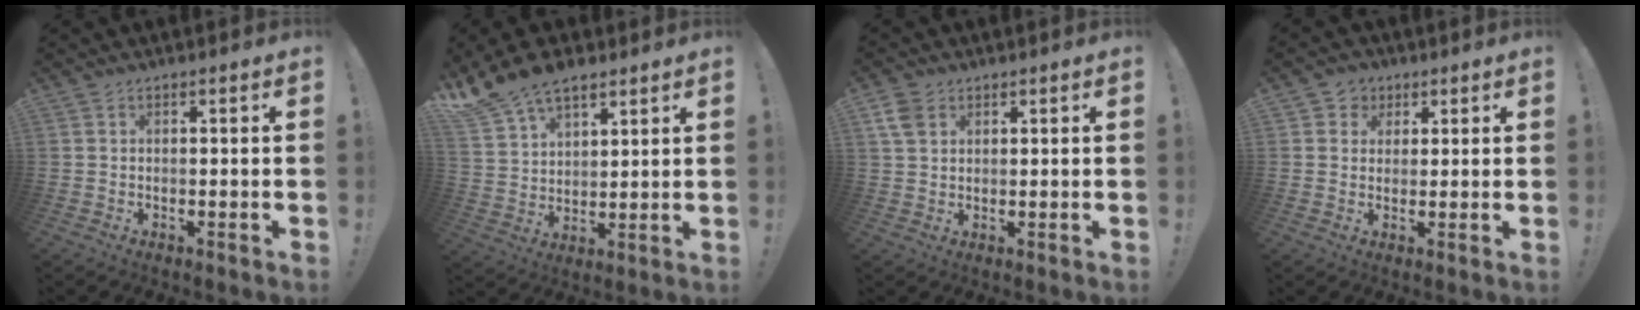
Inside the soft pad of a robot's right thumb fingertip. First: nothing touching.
{"total": 11.7, "force": [8.9, 5.8, 4.8], "torque": [-0.098, -0.052, 0.174]}
{"total": 5.4, "force": [2.4, 3.7, 3.0], "torque": [-0.050, 0.000, 0.049]}
{"total": 4.0, "force": [0.9, 3.8, 0.7], "torque": [-0.012, -0.001, 0.017]}